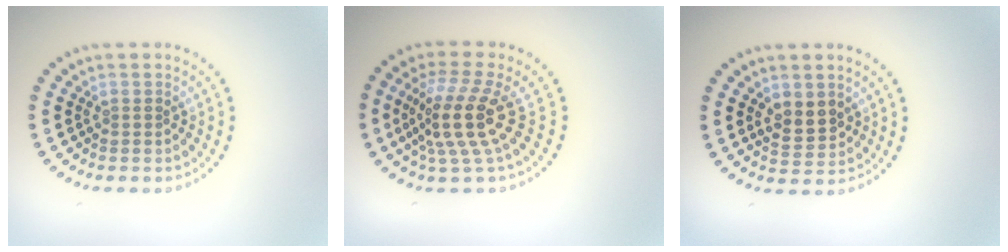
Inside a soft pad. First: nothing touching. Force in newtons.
{"total": 4.9, "press": 3.6, "slide": 3.3}
{"total": 2.4, "press": 2.3, "slide": 0.7}